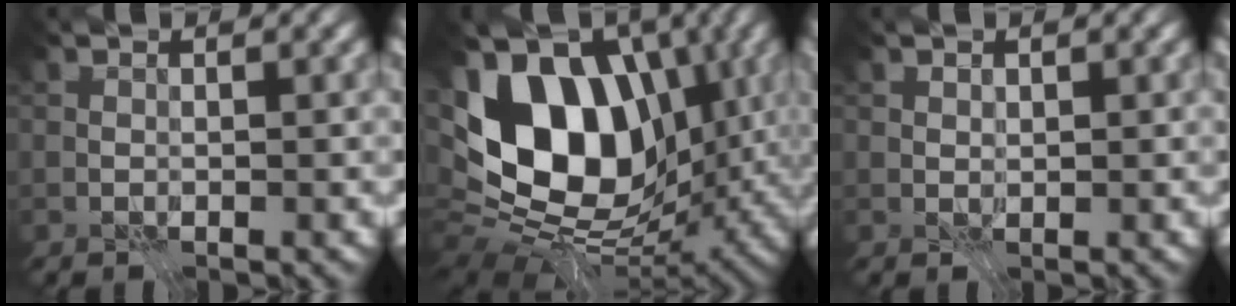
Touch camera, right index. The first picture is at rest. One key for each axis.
{"total": 15.4, "fx": 1.2, "fy": 10.1, "fz": 11.6, "tx": -0.203, "ty": 0.000, "tz": 0.007}
{"total": 0.7, "fx": 0.5, "fy": 0.4, "fz": 0.2, "tx": -0.003, "ty": 0.000, "tz": 0.008}